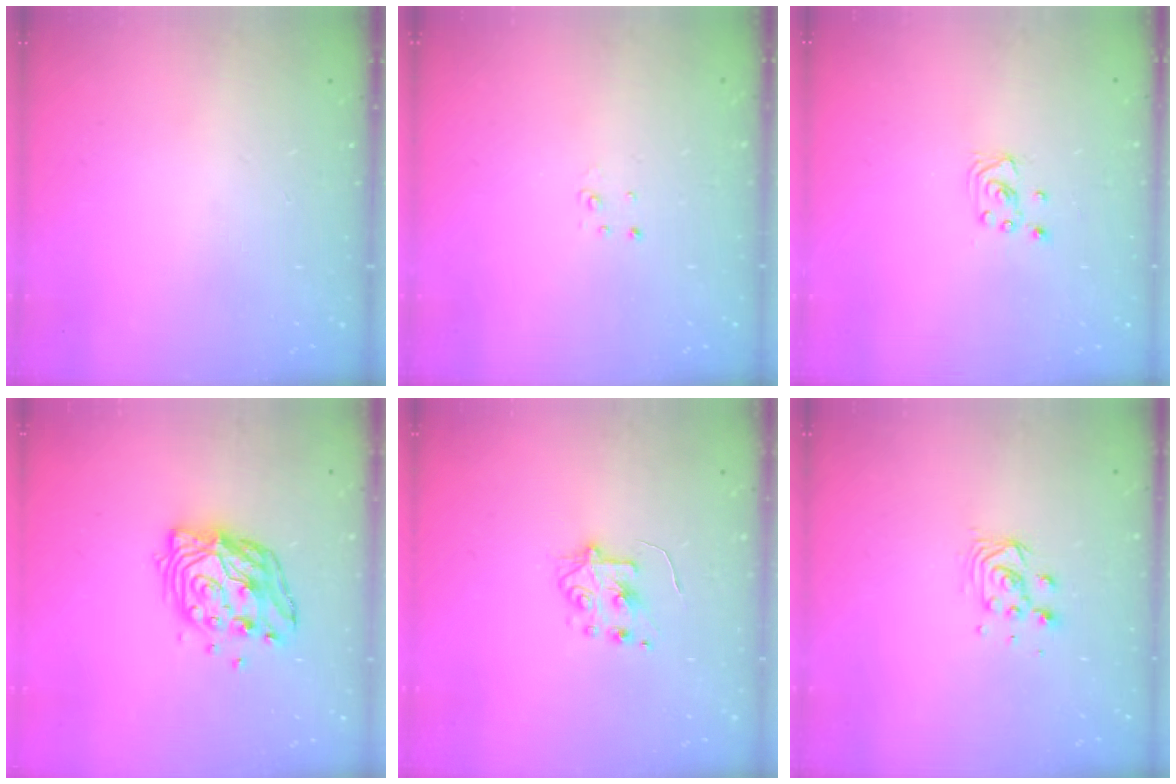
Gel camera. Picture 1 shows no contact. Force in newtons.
{"total": 2.0, "press": 2.0, "slide": 0.2}
{"total": 2.3, "press": 2.3, "slide": 0.2}
{"total": 14.0, "press": 13.9, "slide": 1.7}
{"total": 5.8, "press": 5.8, "slide": 0.6}
{"total": 5.2, "press": 5.2, "slide": 0.3}